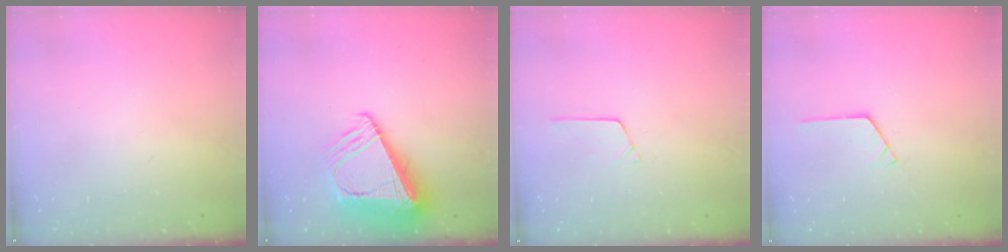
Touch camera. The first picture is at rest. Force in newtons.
{"total": 14.3, "press": 14.1, "slide": 1.9}
{"total": 4.3, "press": 4.3, "slide": 0.3}
{"total": 1.3, "press": 1.3, "slide": 0.1}